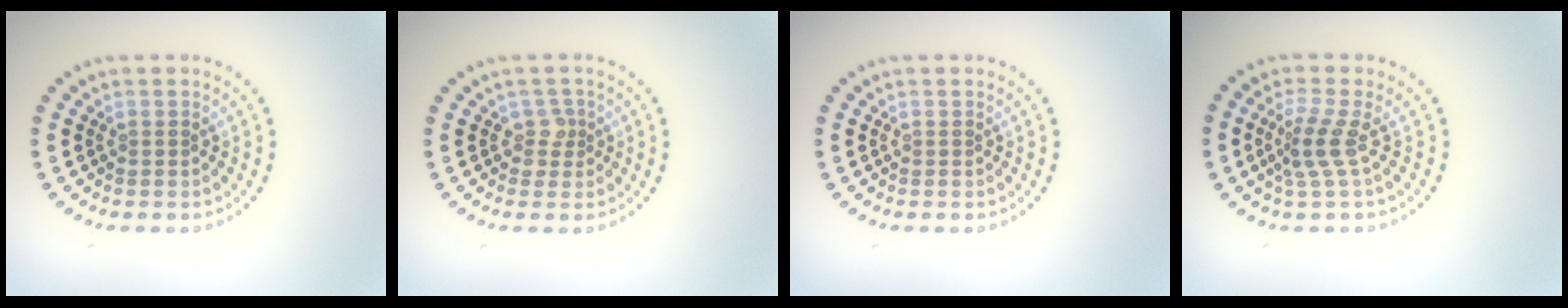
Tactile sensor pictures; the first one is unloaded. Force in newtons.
{"total": 1.5, "press": 1.2, "slide": 1.0}
{"total": 0.0}
{"total": 2.5, "press": 1.8, "slide": 1.7}